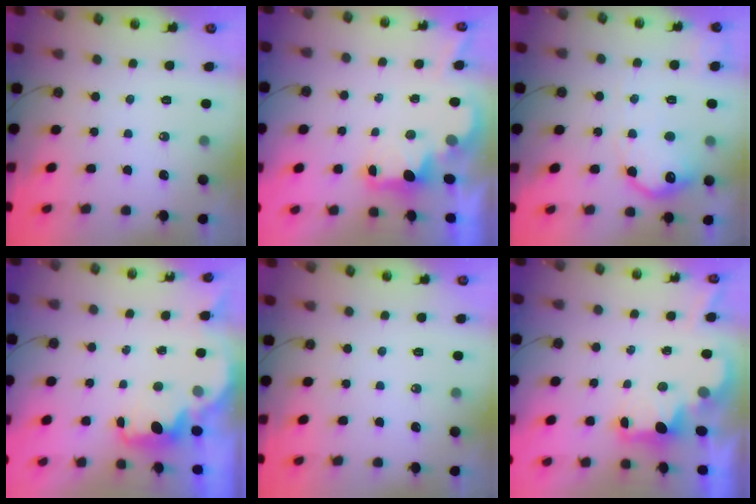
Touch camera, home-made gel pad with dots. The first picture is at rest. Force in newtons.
{"total": 2.2, "press": 2.1, "slide": 0.8}
{"total": 15.4, "press": 15.4, "slide": 0.9}
{"total": 1.8, "press": 1.6, "slide": 0.7}
{"total": 0.0}
{"total": 2.2, "press": 2.1, "slide": 0.8}